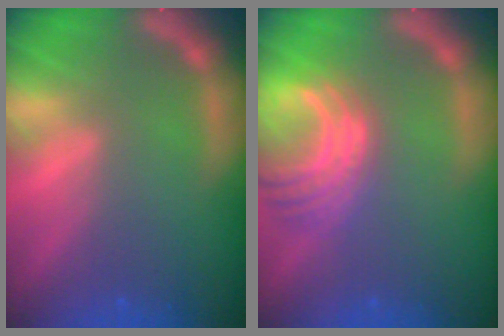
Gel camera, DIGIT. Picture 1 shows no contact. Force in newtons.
{"total": 7.0}